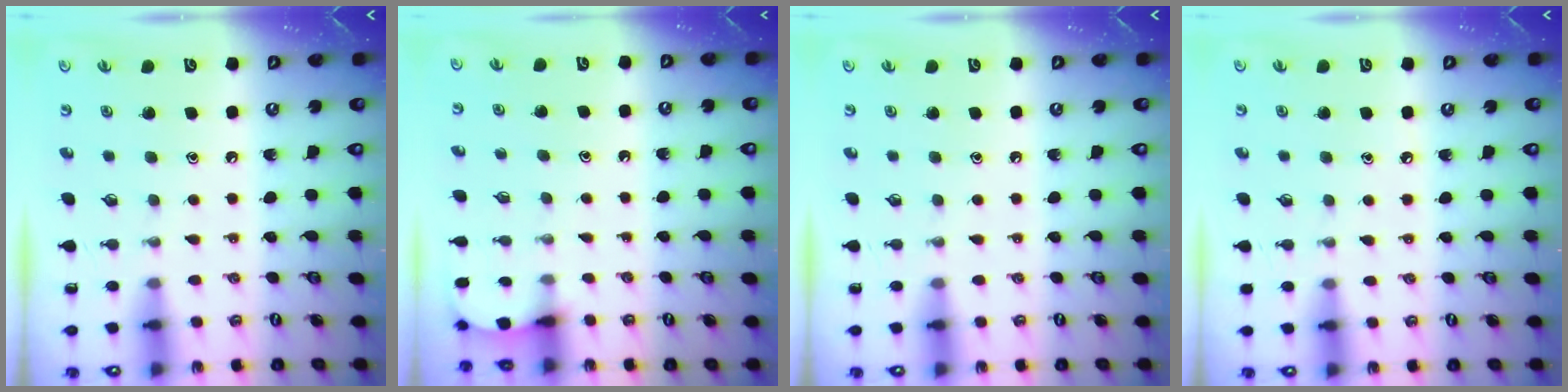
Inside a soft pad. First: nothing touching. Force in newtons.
{"total": 2.1, "press": 2.1, "slide": 0.2}
{"total": 0.0}
{"total": 2.3, "press": 2.3, "slide": 0.4}